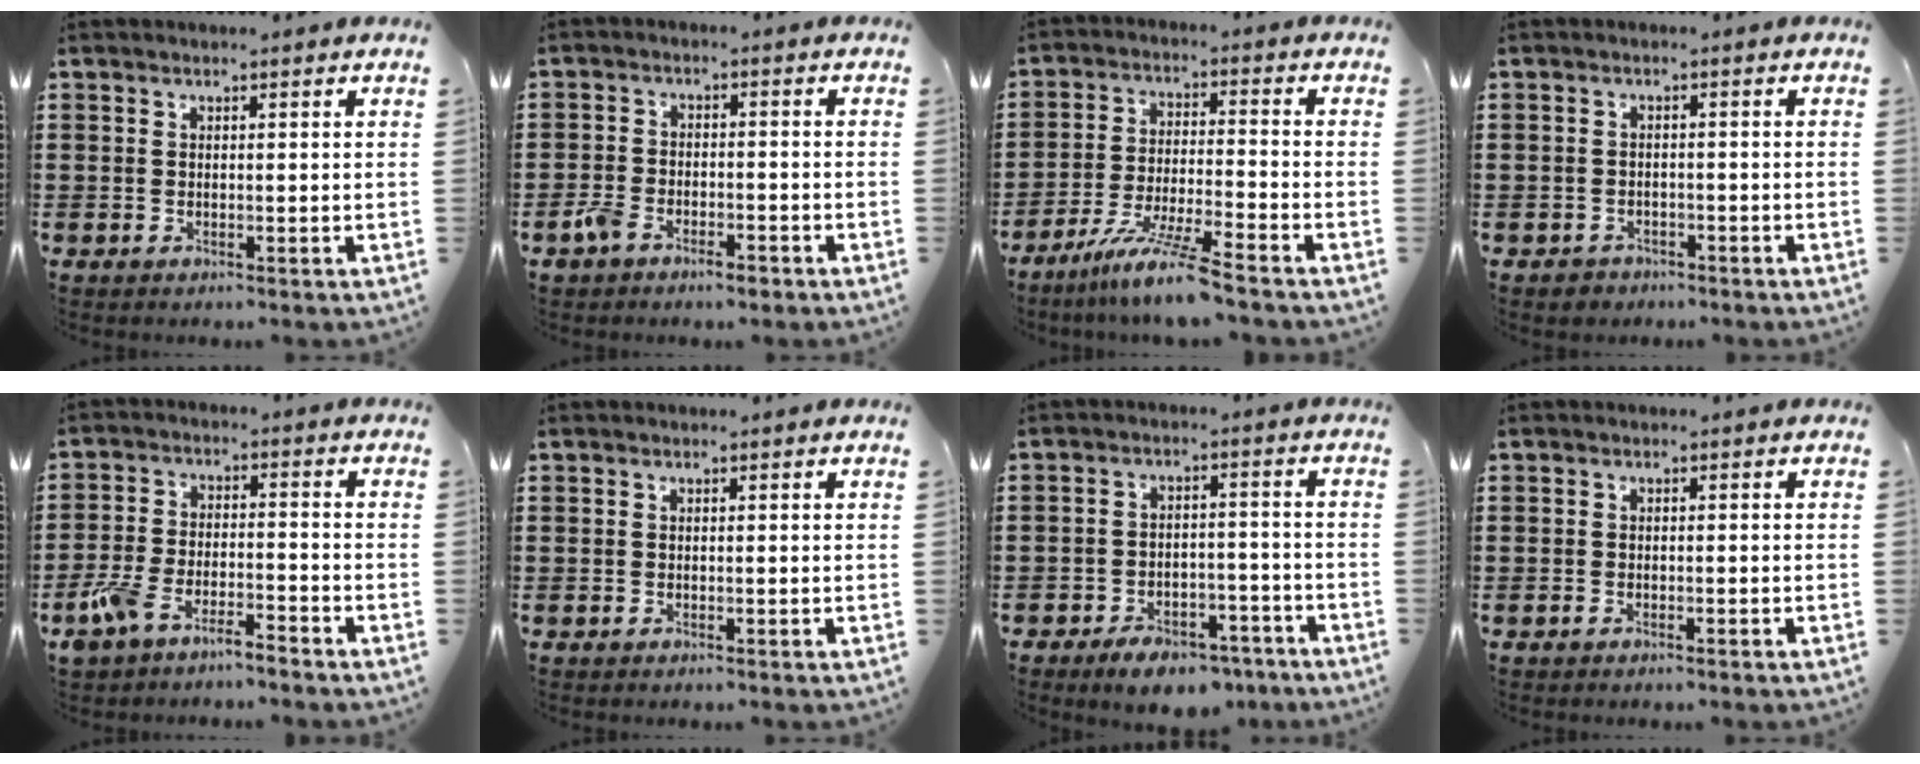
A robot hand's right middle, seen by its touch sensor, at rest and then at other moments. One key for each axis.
{"total": 4.0, "fx": -3.0, "fy": 1.8, "fz": 1.8, "tx": -0.052, "ty": 0.003, "tz": -0.064}
{"total": 8.3, "fx": -6.7, "fy": -0.4, "fz": 4.9, "tx": -0.102, "ty": -0.016, "tz": -0.130}
{"total": 1.3, "fx": -1.2, "fy": 0.6, "fz": 0.0, "tx": -0.004, "ty": 0.003, "tz": -0.027}
{"total": 5.7, "fx": -5.1, "fy": 1.0, "fz": 2.3, "tx": -0.067, "ty": -0.001, "tz": -0.106}
{"total": 0.0}
{"total": 5.6, "fx": -5.1, "fy": 1.5, "fz": 1.8, "tx": -0.026, "ty": 0.013, "tz": -0.096}
{"total": 0.6, "fx": -0.5, "fy": 0.1, "fz": 0.3, "tx": -0.008, "ty": -0.002, "tz": -0.008}